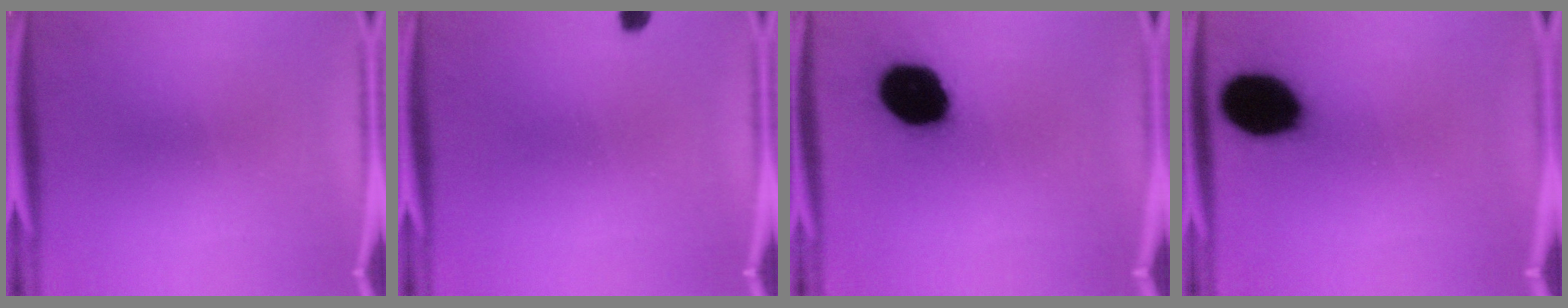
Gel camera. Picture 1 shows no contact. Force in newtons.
{"total": 1.4}
{"total": 19.3}
{"total": 18.3}